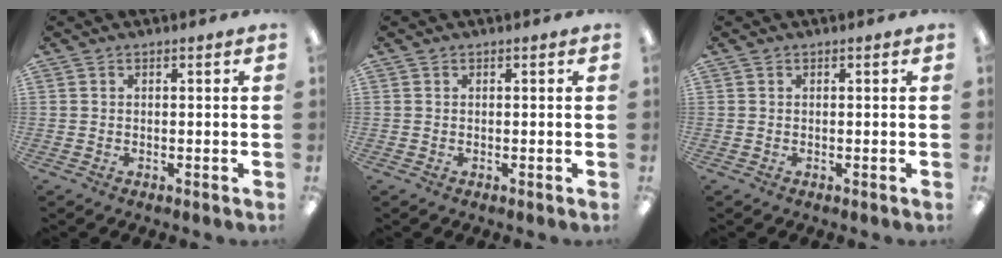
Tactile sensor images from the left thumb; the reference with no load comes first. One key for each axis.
{"total": 0.0}
{"total": 0.0}